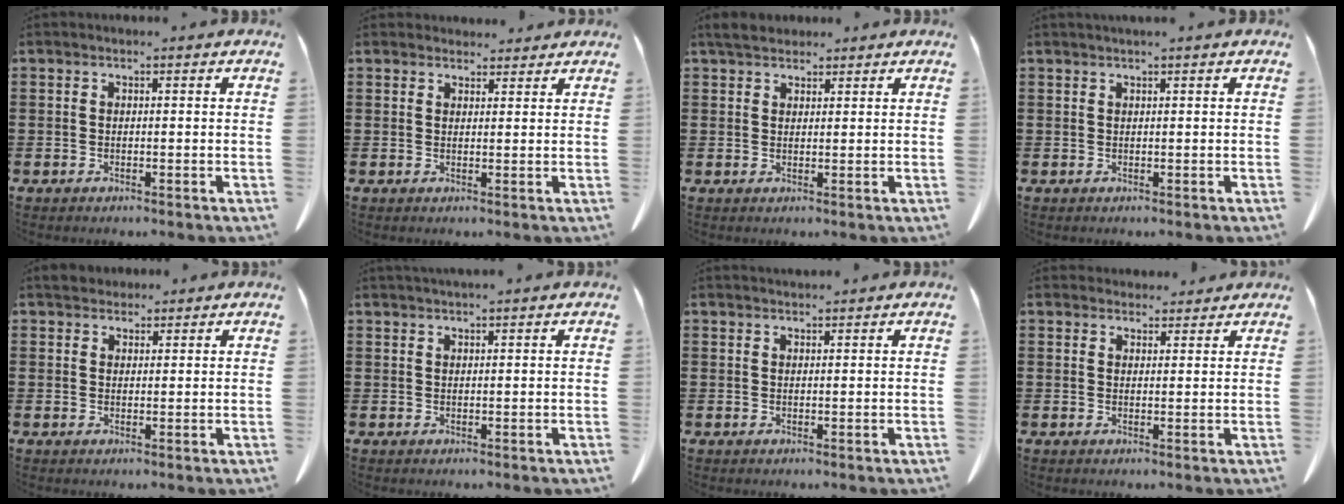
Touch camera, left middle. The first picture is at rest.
{"total": 2.3, "force": [2.2, 0.7, 0.1], "torque": [0.000, -0.004, 0.041]}
{"total": 3.0, "force": [2.6, 1.2, 1.0], "torque": [-0.027, 0.004, 0.050]}
{"total": 0.6, "force": [0.4, -0.1, 0.4], "torque": [-0.007, -0.002, 0.009]}
{"total": 2.6, "force": [2.3, 1.2, 0.5], "torque": [-0.008, 0.001, 0.043]}
{"total": 1.1, "force": [1.1, -0.1, 0.3], "torque": [-0.007, -0.001, 0.020]}
{"total": 1.0, "force": [1.0, 0.1, 0.1], "torque": [-0.004, 0.000, 0.020]}
{"total": 2.7, "force": [2.6, 0.8, 0.1], "torque": [-0.009, -0.004, 0.050]}